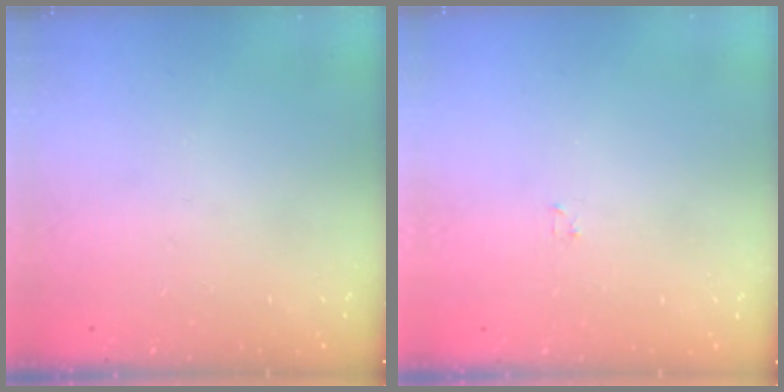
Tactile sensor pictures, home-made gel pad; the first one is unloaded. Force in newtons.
{"total": 1.2, "press": 1.2, "slide": 0.2}